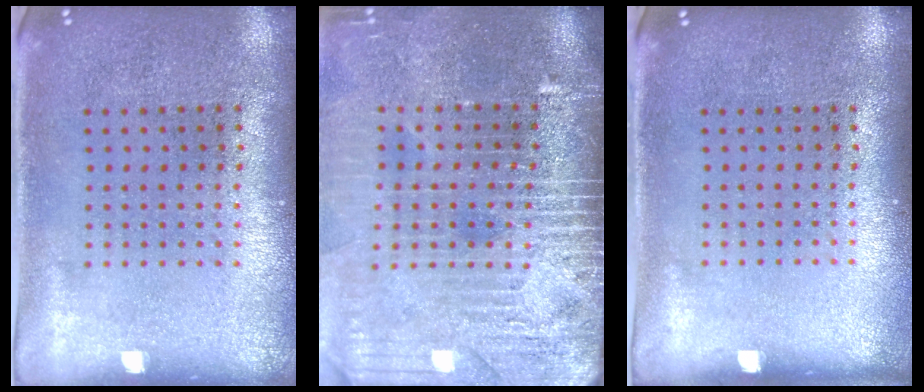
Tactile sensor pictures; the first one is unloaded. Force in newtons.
{"total": 4.4, "press": 3.8, "slide": 2.2}
{"total": 0.0}